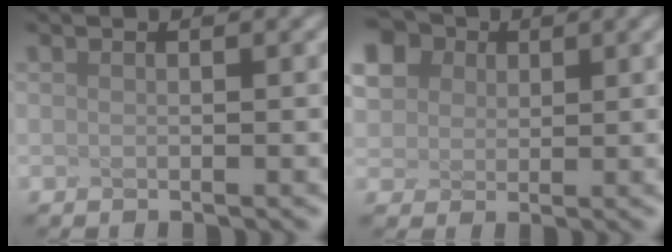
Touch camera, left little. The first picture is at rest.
{"total": 5.4, "force": [2.8, 4.2, 2.0], "torque": [-0.108, 0.021, 0.084]}